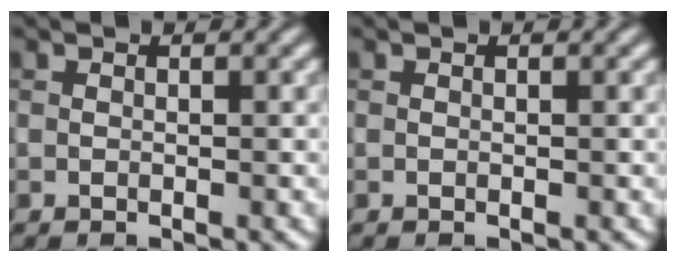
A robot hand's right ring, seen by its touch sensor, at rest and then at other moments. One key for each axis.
{"total": 0.0}